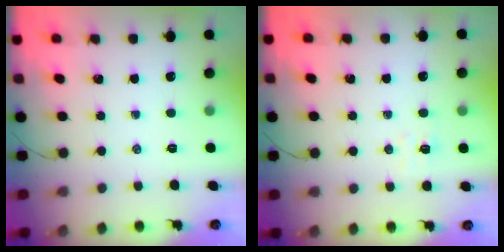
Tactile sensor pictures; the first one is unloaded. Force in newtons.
{"total": 4.0, "press": 3.9, "slide": 1.0}